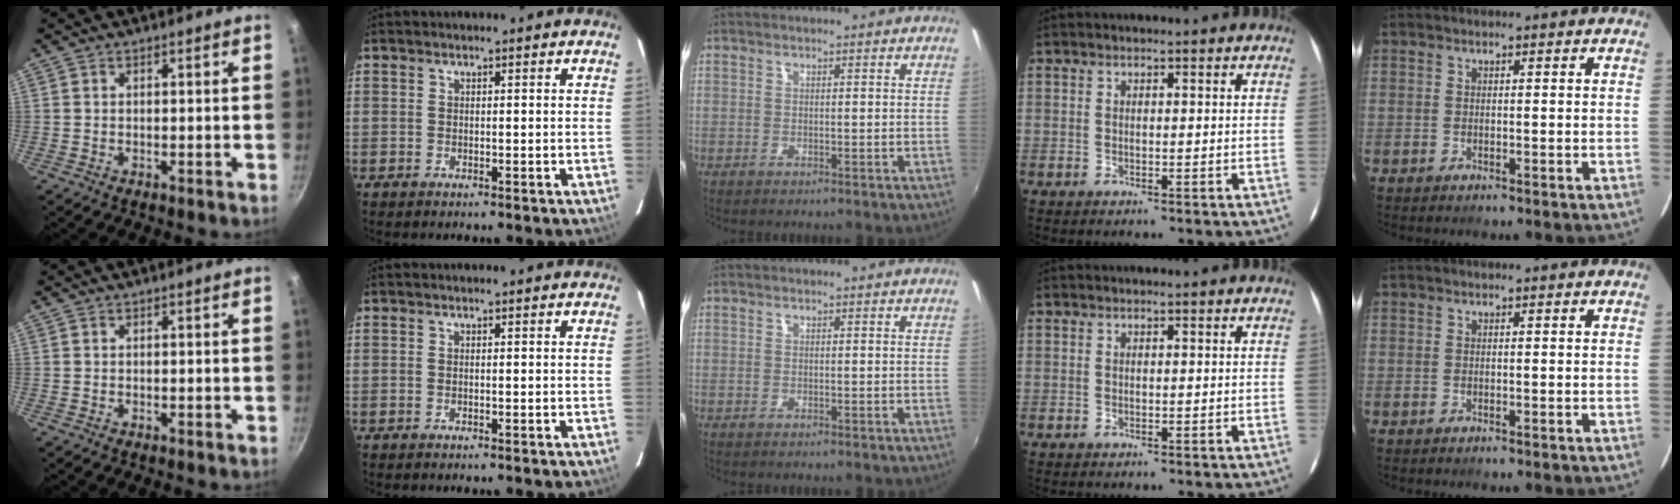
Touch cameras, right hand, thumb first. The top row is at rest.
{}